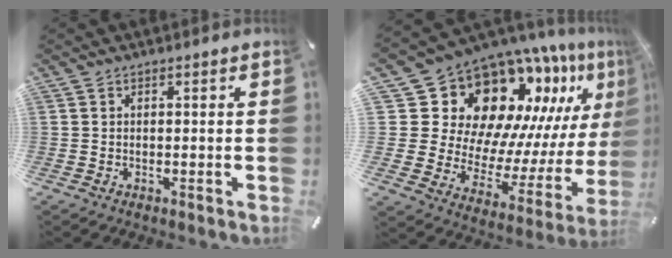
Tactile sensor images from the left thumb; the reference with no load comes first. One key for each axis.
{"total": 19.9, "fx": 14.4, "fy": 11.1, "fz": 8.1, "tx": -0.131, "ty": -0.150, "tz": 0.269}